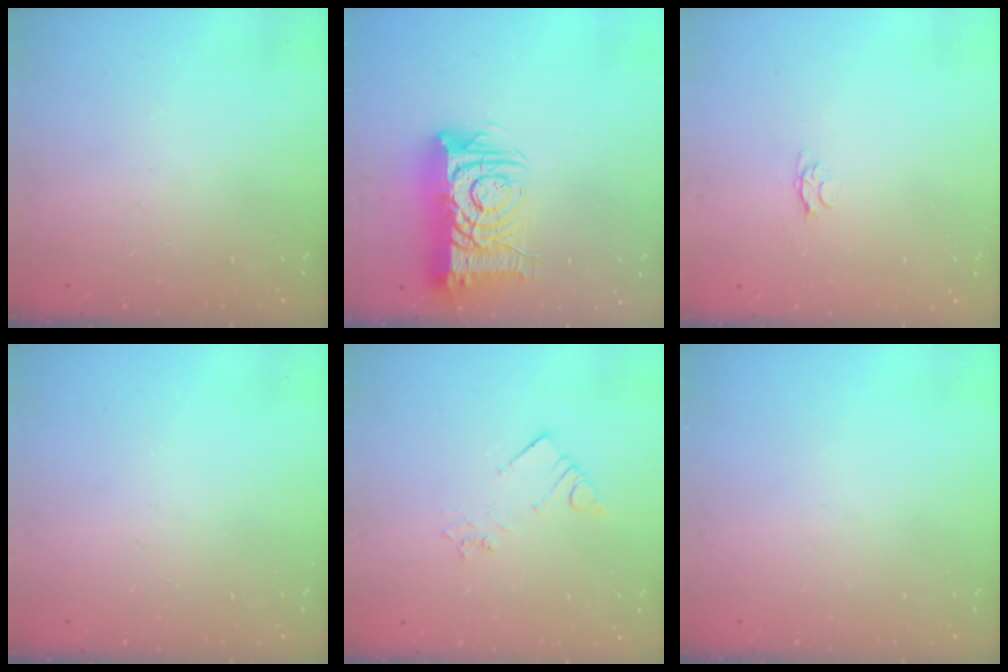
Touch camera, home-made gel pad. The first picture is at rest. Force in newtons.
{"total": 14.6, "press": 14.5, "slide": 1.7}
{"total": 3.3, "press": 3.2, "slide": 0.5}
{"total": 0.0}
{"total": 2.8, "press": 2.7, "slide": 0.5}
{"total": 0.0}